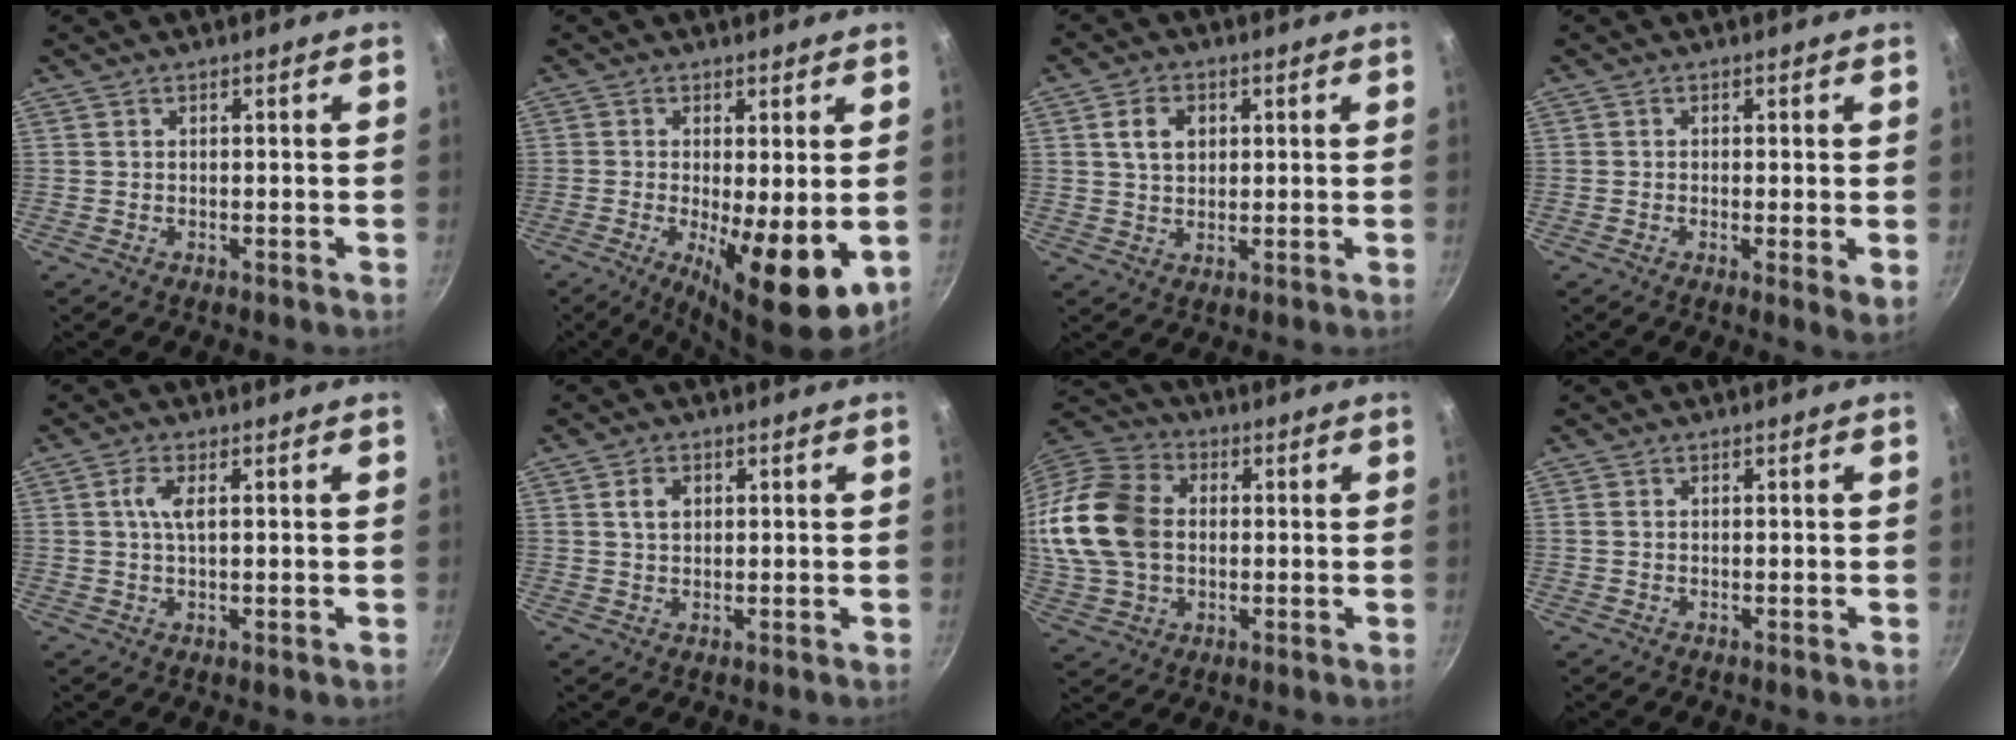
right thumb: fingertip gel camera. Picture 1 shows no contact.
{"total": 11.9, "force": [-1.8, 3.5, 11.2], "torque": [-0.165, -0.014, -0.019]}
{"total": 5.5, "force": [1.5, 4.0, 3.4], "torque": [-0.045, -0.001, 0.027]}
{"total": 3.4, "force": [-0.1, 0.8, 3.3], "torque": [-0.047, -0.014, -0.005]}
{"total": 3.7, "force": [0.8, 1.2, 3.4], "torque": [-0.076, 0.004, 0.014]}
{"total": 3.2, "force": [0.9, 2.3, 2.0], "torque": [-0.024, 0.002, 0.015]}
{"total": 18.9, "force": [1.1, 14.0, 12.7], "torque": [-0.247, 0.021, 0.017]}
{"total": 0.8, "force": [0.1, 0.6, 0.5], "torque": [-0.009, 0.002, 0.000]}